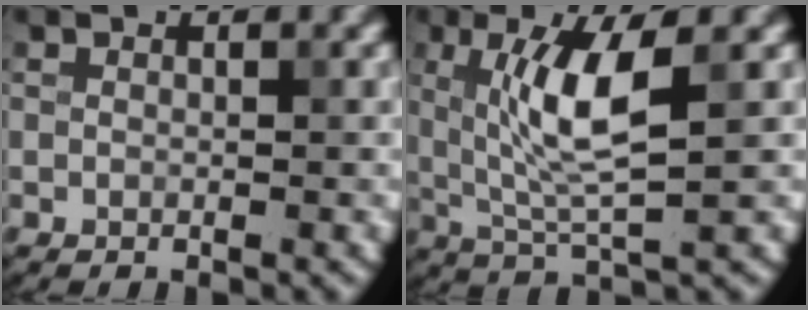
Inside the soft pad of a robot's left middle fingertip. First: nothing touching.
{"total": 6.1, "force": [1.2, 1.3, 5.8], "torque": [-0.121, -0.002, 0.027]}